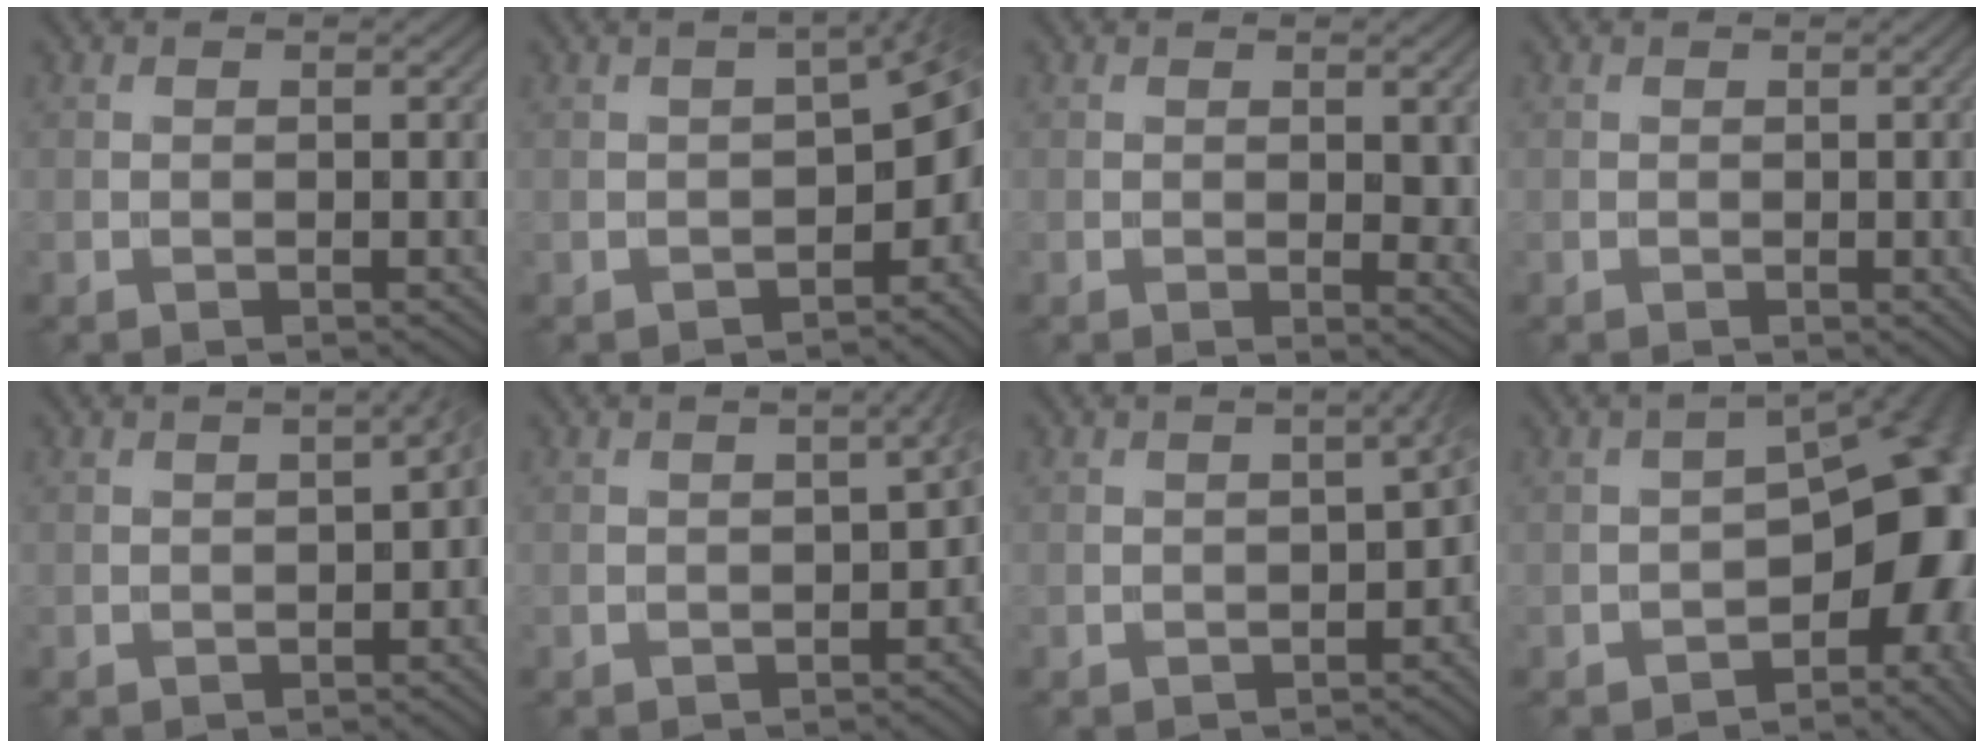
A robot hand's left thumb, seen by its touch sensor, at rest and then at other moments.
{"total": 8.5, "force": [-3.2, 3.6, 7.1], "torque": [-0.090, -0.022, -0.034]}
{"total": 3.2, "force": [0.3, 1.1, 3.0], "torque": [-0.049, -0.009, 0.013]}
{"total": 3.9, "force": [-0.2, 1.2, 3.7], "torque": [-0.039, -0.003, 0.003]}
{"total": 2.6, "force": [-0.6, 0.8, 2.4], "torque": [-0.029, -0.003, 0.000]}
{"total": 3.2, "force": [-1.0, 1.1, 2.8], "torque": [-0.034, -0.007, -0.005]}
{"total": 3.7, "force": [-1.1, 1.3, 3.3], "torque": [-0.038, -0.009, -0.005]}
{"total": 14.4, "force": [-4.2, 8.1, 11.1], "torque": [-0.103, -0.026, -0.033]}